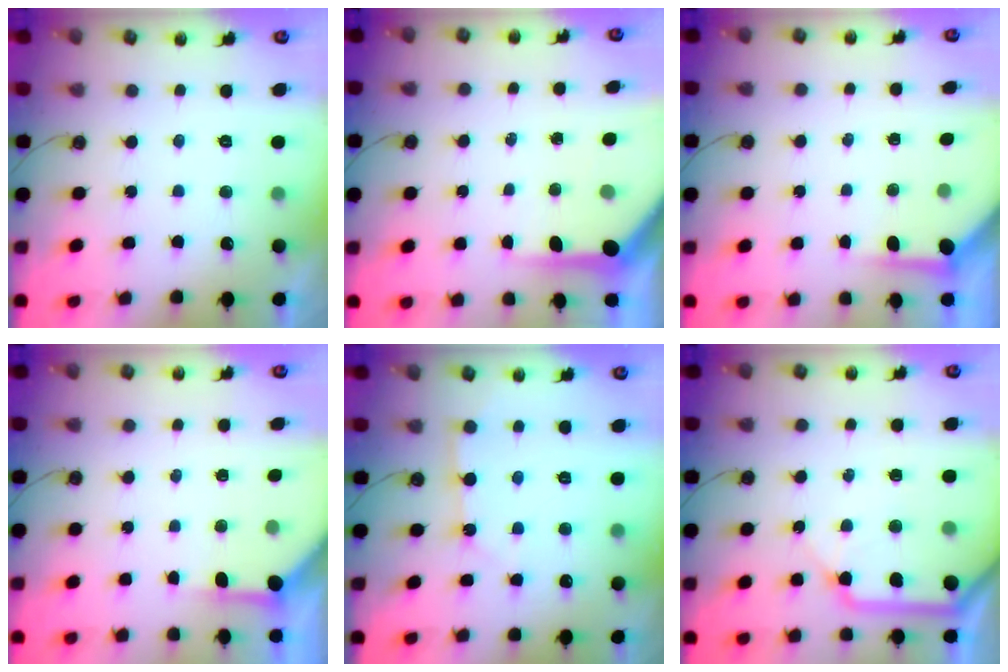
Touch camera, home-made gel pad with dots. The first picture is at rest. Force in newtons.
{"total": 8.3, "press": 8.2, "slide": 1.0}
{"total": 3.9, "press": 3.9, "slide": 0.2}
{"total": 3.8, "press": 3.8, "slide": 0.4}
{"total": 3.1, "press": 3.1, "slide": 0.1}
{"total": 12.9, "press": 12.8, "slide": 1.9}